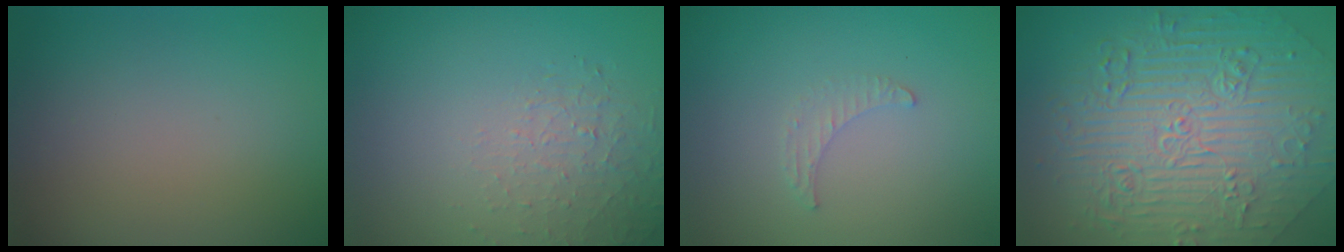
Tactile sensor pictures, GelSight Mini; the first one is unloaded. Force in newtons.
{"total": 1.4, "press": 0.6, "slide": 1.3}
{"total": 1.1, "press": 1.1, "slide": 0.3}
{"total": 11.1, "press": 7.5, "slide": 8.2}